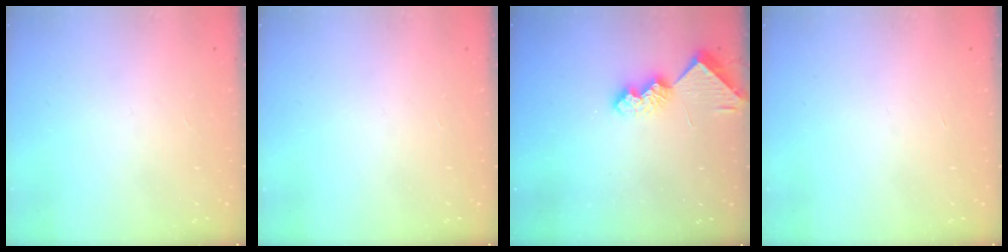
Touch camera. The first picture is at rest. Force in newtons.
{"total": 0.0}
{"total": 7.9, "press": 7.8, "slide": 0.5}
{"total": 0.0}